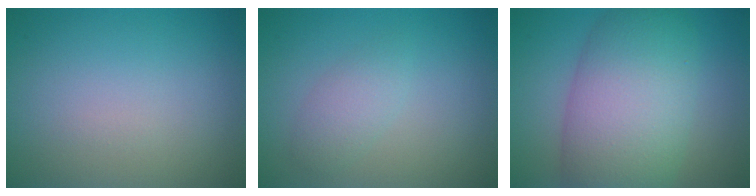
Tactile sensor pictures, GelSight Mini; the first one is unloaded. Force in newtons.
{"total": 1.9, "press": 1.9, "slide": 0.1}
{"total": 10.3, "press": 10.3, "slide": 0.2}